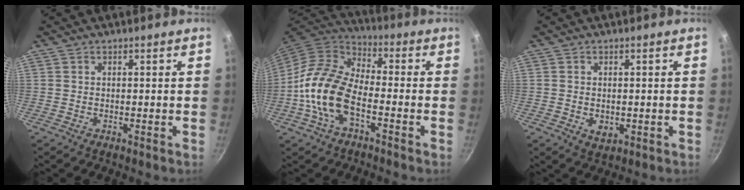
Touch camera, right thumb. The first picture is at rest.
{"total": 14.5, "force": [-4.3, 7.7, 11.5], "torque": [-0.199, 0.040, -0.095]}
{"total": 3.1, "force": [-0.4, 2.3, 2.0], "torque": [-0.031, -0.007, -0.002]}